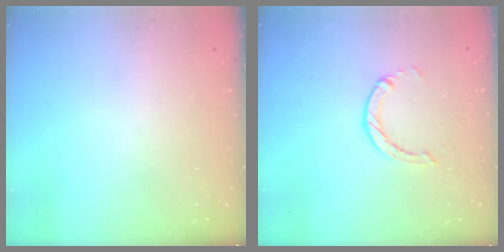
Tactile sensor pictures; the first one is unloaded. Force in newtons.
{"total": 1.2, "press": 1.2, "slide": 0.2}